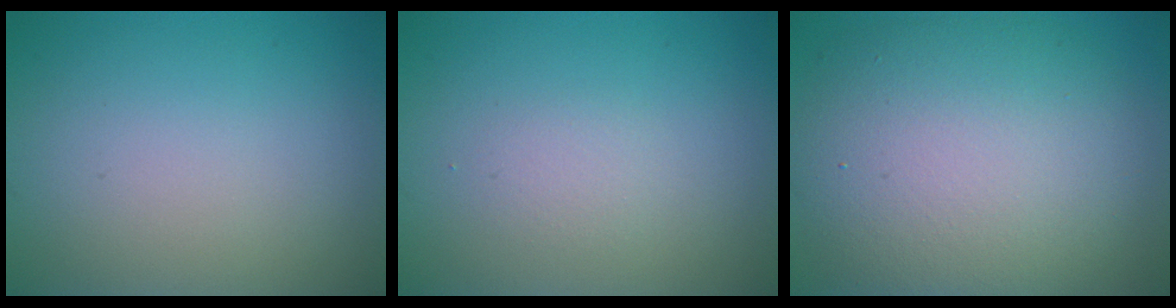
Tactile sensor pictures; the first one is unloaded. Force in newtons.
{"total": 1.1, "press": 1.1, "slide": 0.0}
{"total": 11.3, "press": 11.3, "slide": 0.9}